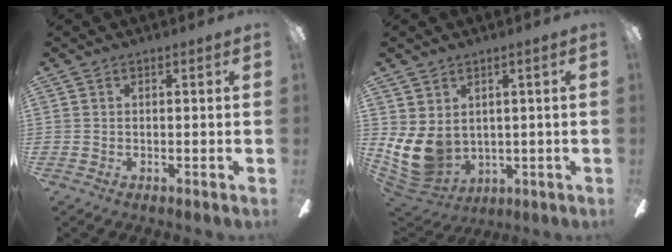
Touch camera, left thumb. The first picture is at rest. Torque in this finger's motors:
{"motor_torque": [1.73, 1.90, 1.04, -0.83, 0.10]}